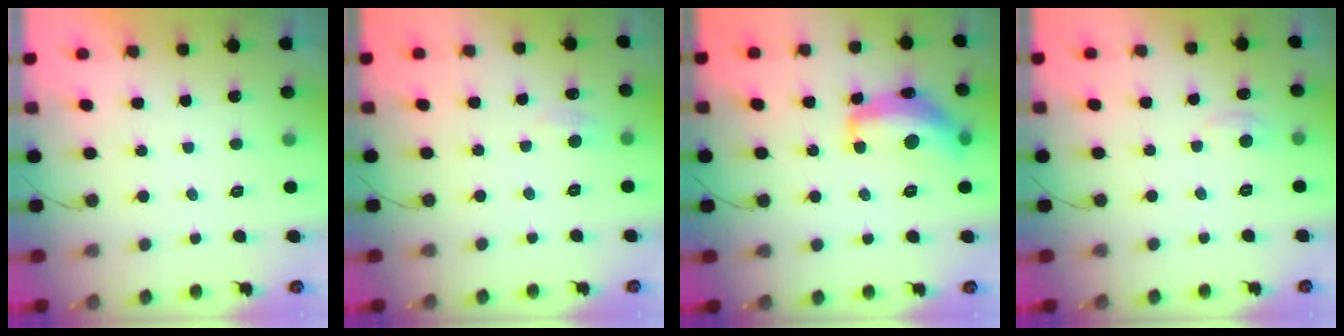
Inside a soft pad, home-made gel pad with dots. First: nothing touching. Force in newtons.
{"total": 5.3, "press": 5.3, "slide": 0.7}
{"total": 16.0, "press": 16.0, "slide": 0.8}
{"total": 5.0, "press": 5.0, "slide": 0.7}